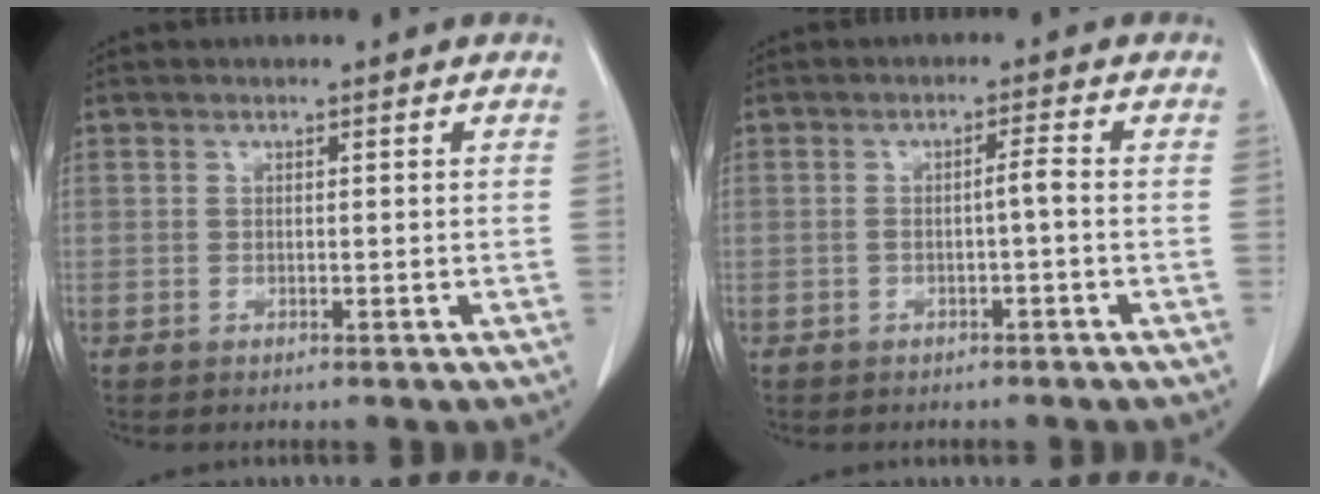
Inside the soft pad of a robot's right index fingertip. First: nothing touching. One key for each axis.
{"total": 1.9, "fx": -0.6, "fy": -0.1, "fz": 1.8, "tx": -0.028, "ty": 0.003, "tz": -0.011}